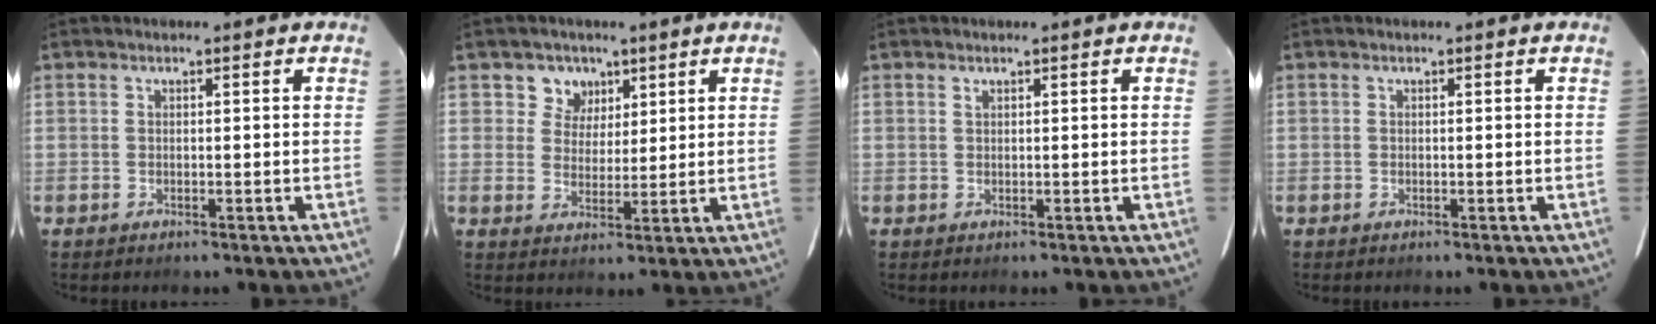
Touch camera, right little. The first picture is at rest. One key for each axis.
{"total": 4.9, "fx": 2.6, "fy": 4.1, "fz": 0.6, "tx": -0.005, "ty": 0.009, "tz": 0.045}
{"total": 0.0}
{"total": 0.0}